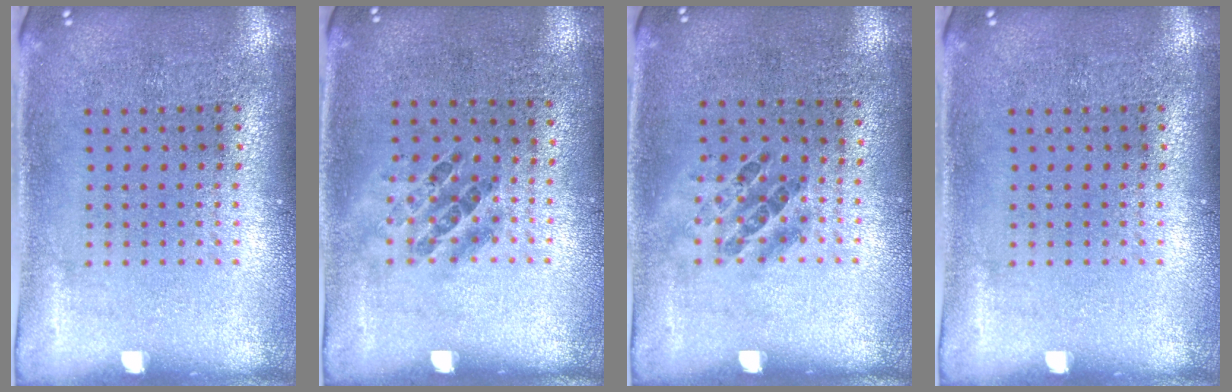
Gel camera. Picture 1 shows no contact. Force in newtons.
{"total": 1.0, "press": 0.7, "slide": 0.7}
{"total": 1.0, "press": 0.7, "slide": 0.7}
{"total": 0.0}